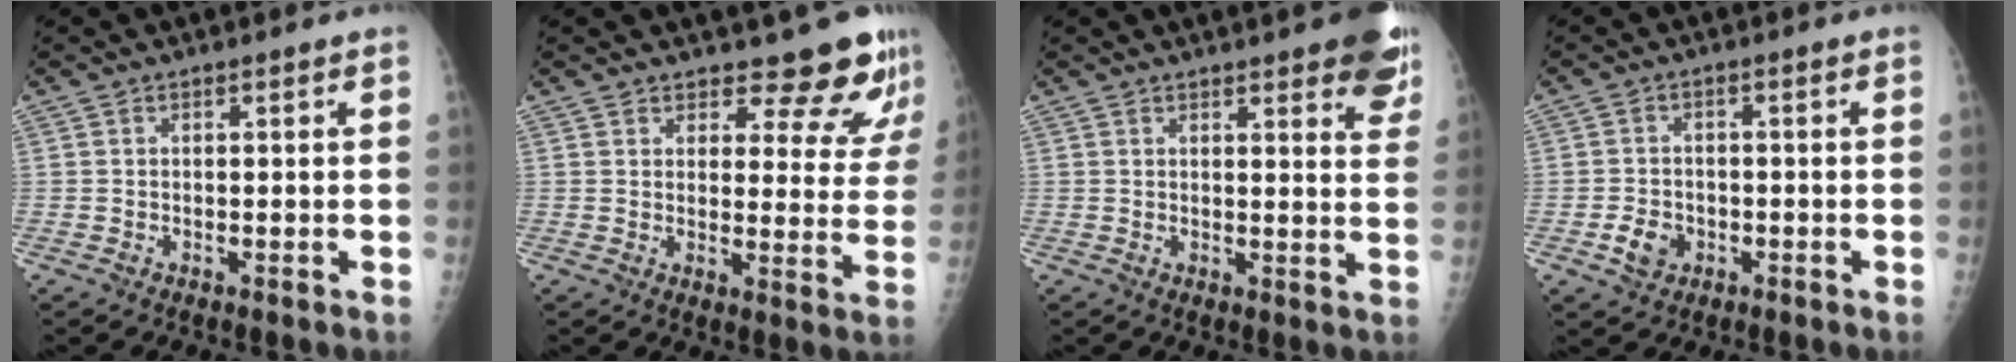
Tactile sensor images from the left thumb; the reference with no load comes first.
{"total": 11.2, "force": [10.1, 3.6, 3.1], "torque": [0.003, -0.077, 0.112]}
{"total": 10.7, "force": [7.1, 3.0, 7.5], "torque": [-0.061, -0.029, 0.076]}
{"total": 4.2, "force": [-1.6, 3.3, 2.1], "torque": [-0.028, 0.008, -0.025]}